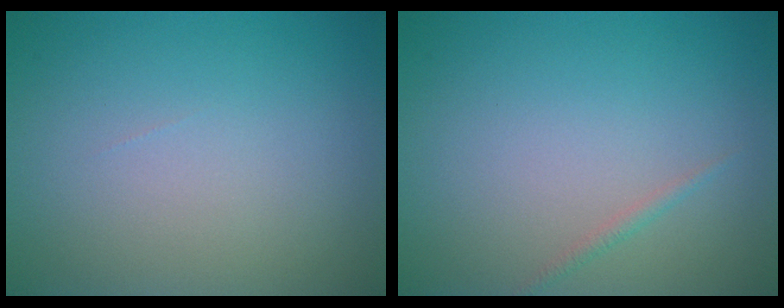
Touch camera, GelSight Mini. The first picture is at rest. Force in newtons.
{"total": 0.7, "press": 0.7, "slide": 0.0}